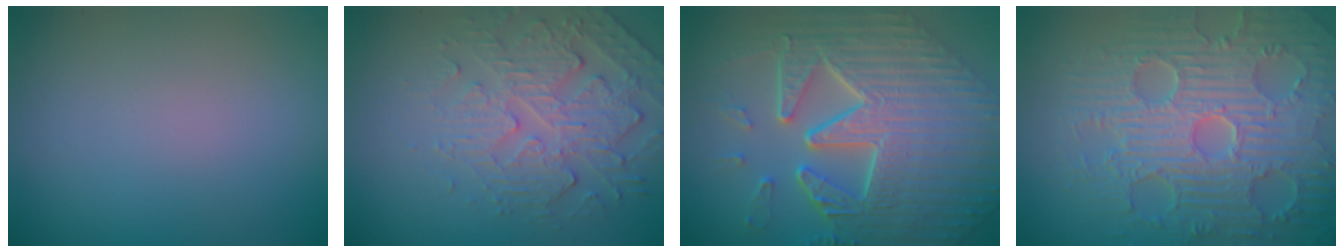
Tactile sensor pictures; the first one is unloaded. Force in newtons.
{"total": 4.9, "press": 3.7, "slide": 3.1}
{"total": 10.8, "press": 7.4, "slide": 7.9}
{"total": 9.8, "press": 6.8, "slide": 7.1}